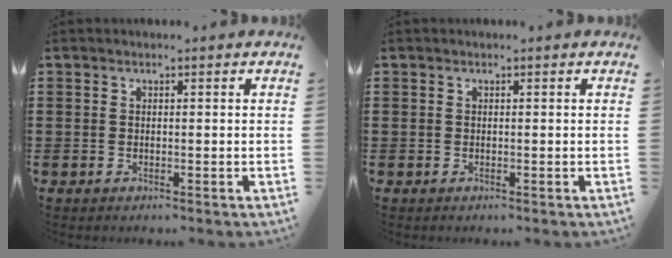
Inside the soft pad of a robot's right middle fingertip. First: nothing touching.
{"total": 0.0}